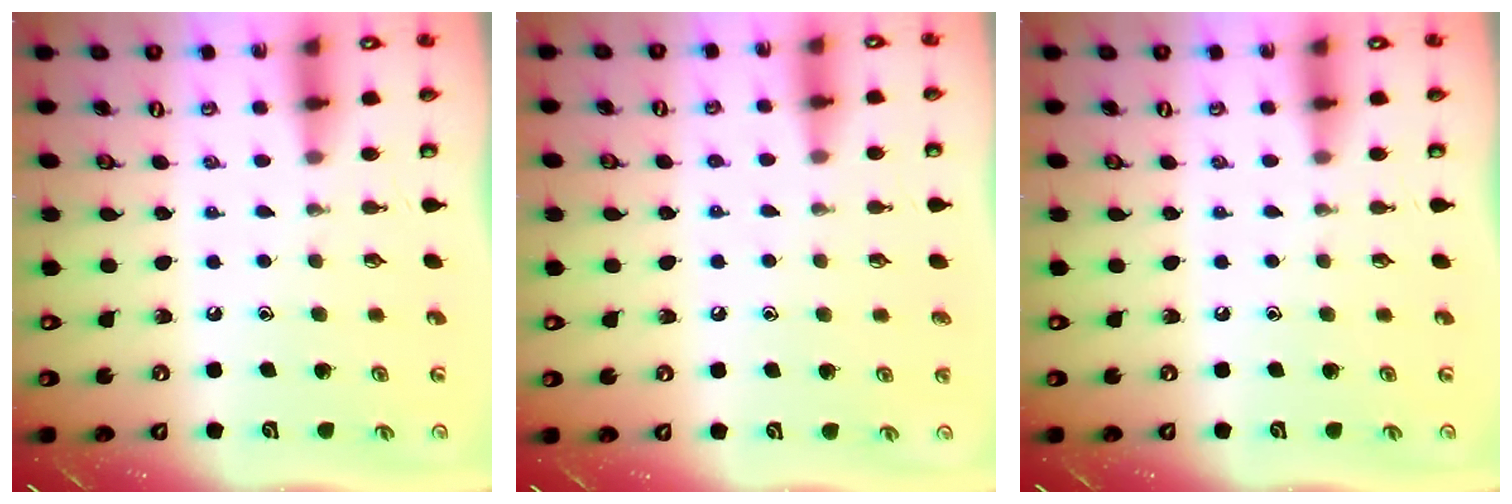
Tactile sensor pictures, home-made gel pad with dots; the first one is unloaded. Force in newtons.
{"total": 4.5, "press": 4.4, "slide": 0.7}
{"total": 0.0}